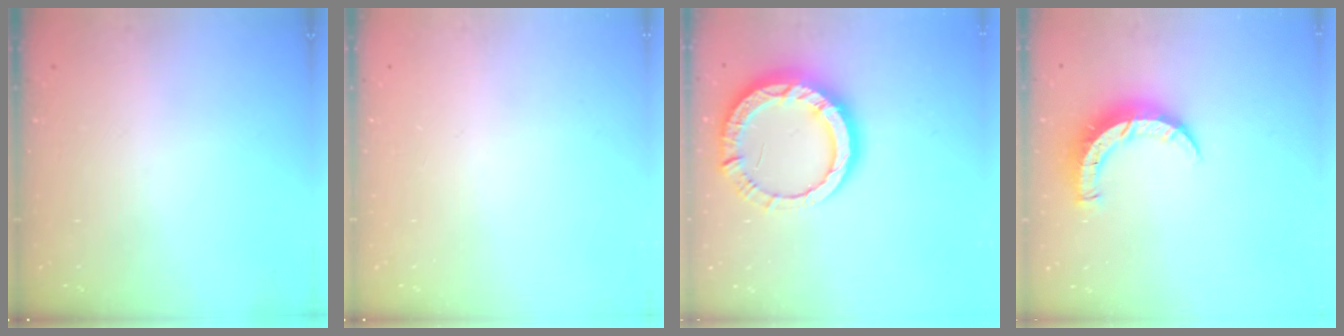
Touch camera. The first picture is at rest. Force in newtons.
{"total": 0.0}
{"total": 13.9, "press": 13.8, "slide": 1.5}
{"total": 8.7, "press": 8.6, "slide": 0.9}